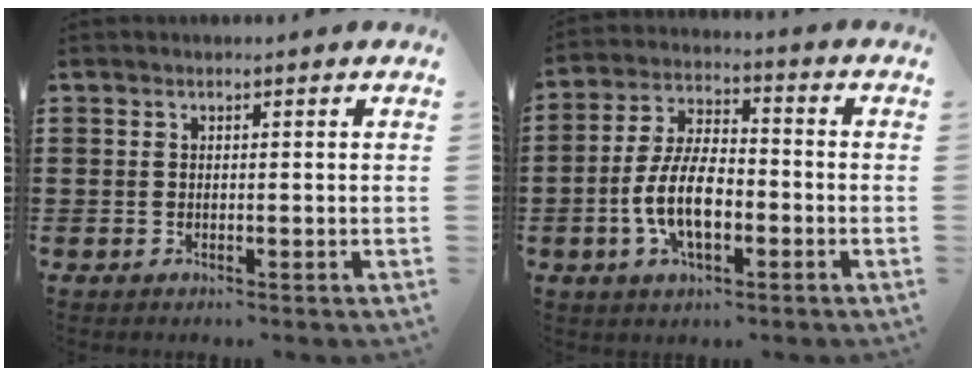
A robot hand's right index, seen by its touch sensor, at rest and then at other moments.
{"total": 9.3, "force": [-2.5, 4.2, 7.9], "torque": [-0.179, -0.001, -0.052]}